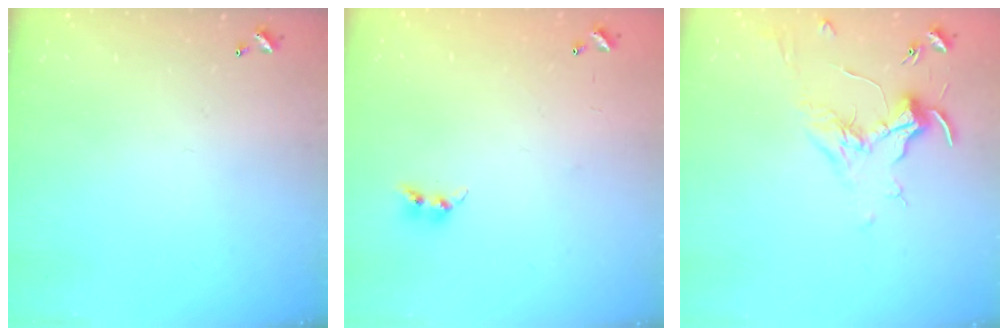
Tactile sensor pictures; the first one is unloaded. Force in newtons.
{"total": 7.6, "press": 7.6, "slide": 0.5}
{"total": 1.7, "press": 1.5, "slide": 0.9}